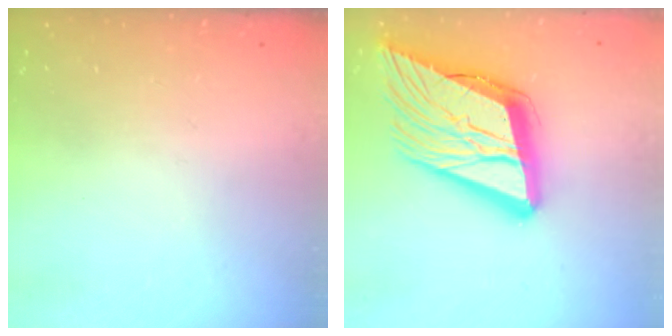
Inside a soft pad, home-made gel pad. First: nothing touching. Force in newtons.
{"total": 23.3, "press": 22.8, "slide": 5.1}